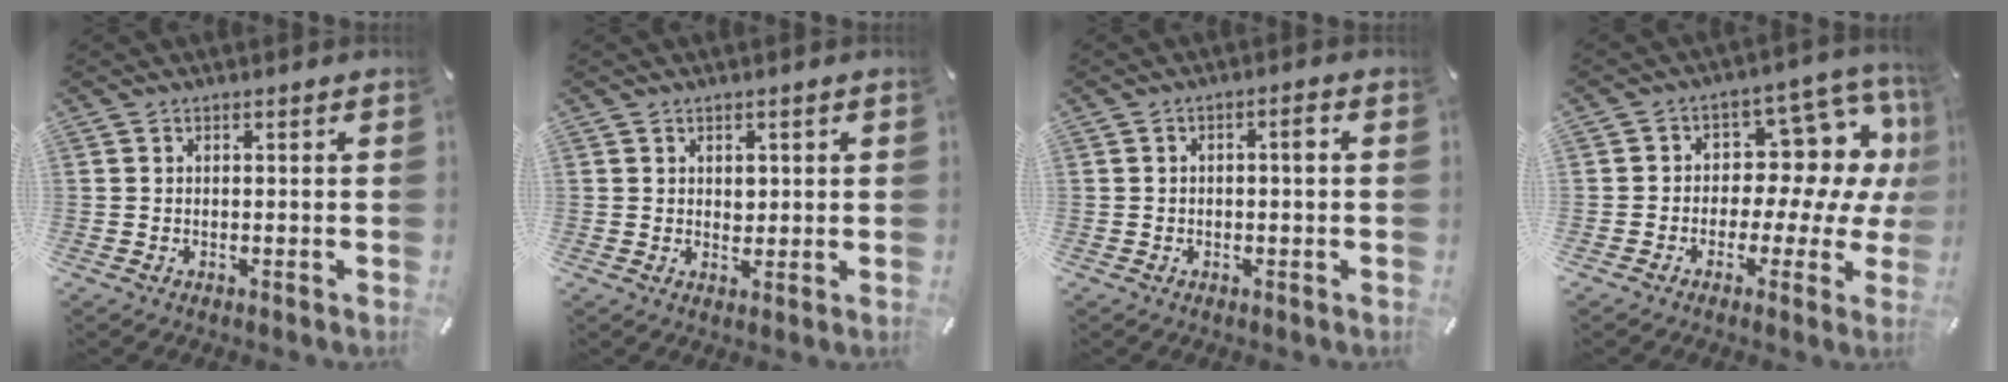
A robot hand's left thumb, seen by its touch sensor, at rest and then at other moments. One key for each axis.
{"total": 2.1, "fx": 0.6, "fy": 1.8, "fz": 0.9, "tx": 0.004, "ty": -0.006, "tz": 0.005}
{"total": 2.3, "fx": 0.0, "fy": 0.8, "fz": 2.2, "tx": -0.032, "ty": 0.008, "tz": -0.006}
{"total": 11.7, "fx": 2.5, "fy": 8.3, "fz": 7.8, "tx": -0.099, "ty": -0.025, "tz": 0.041}